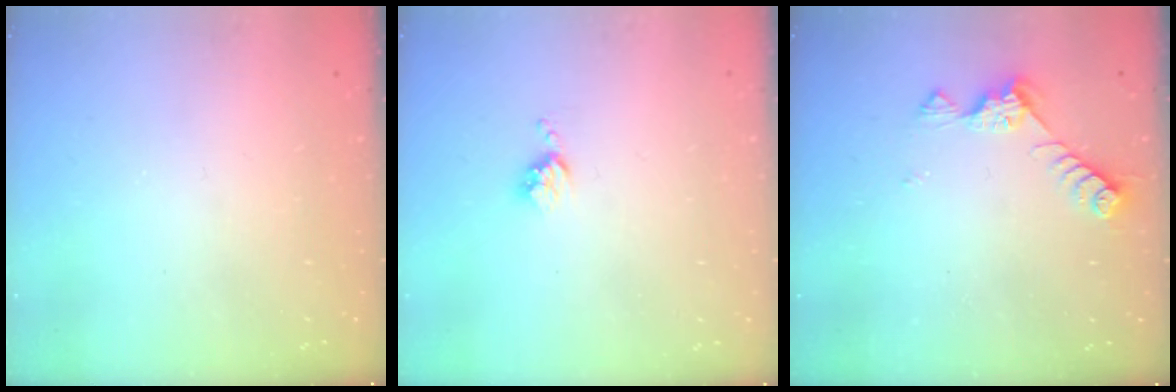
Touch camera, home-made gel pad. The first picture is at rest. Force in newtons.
{"total": 4.2, "press": 4.2, "slide": 0.5}
{"total": 6.3, "press": 6.2, "slide": 0.6}